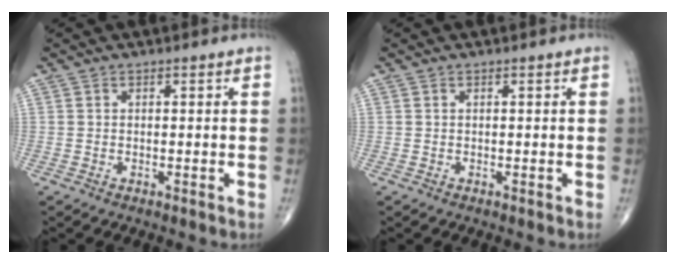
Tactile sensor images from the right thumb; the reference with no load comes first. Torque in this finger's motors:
{"motor_torque": [0.08, -0.08, 0.26, -0.06, 0.02]}